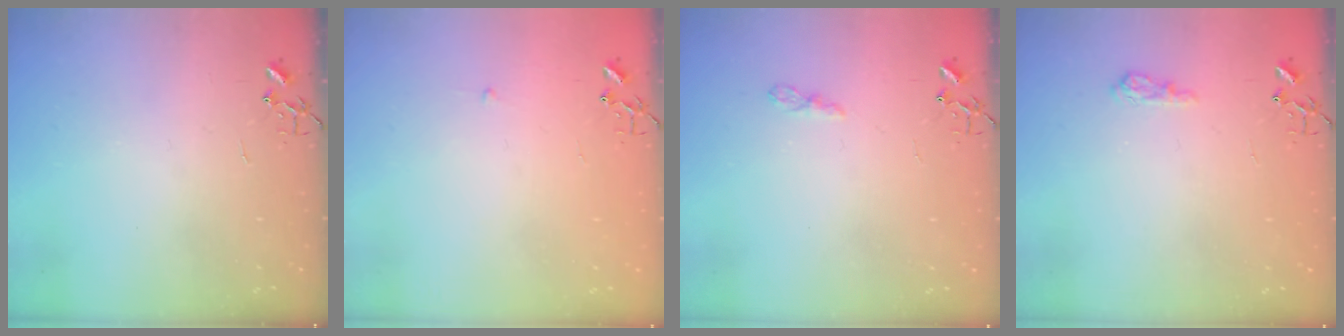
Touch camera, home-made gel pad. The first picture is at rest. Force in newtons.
{"total": 2.3, "press": 2.3, "slide": 0.3}
{"total": 4.8, "press": 4.7, "slide": 0.6}
{"total": 8.1, "press": 8.1, "slide": 1.0}